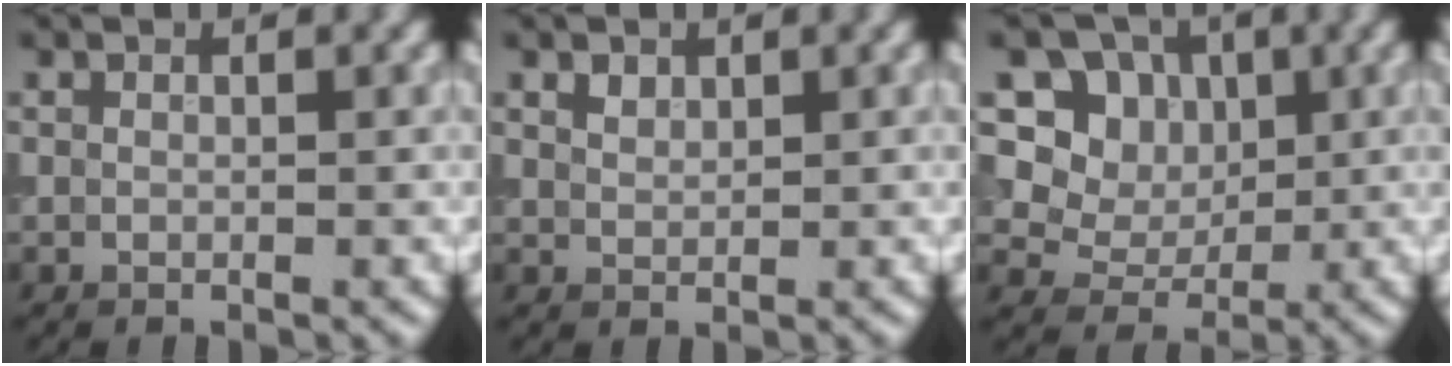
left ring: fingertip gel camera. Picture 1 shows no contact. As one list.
[{"total": 0.9, "force": [0.8, 0.4, 0.1], "torque": [-0.003, 0.003, 0.017]}, {"total": 8.9, "force": [3.5, 7.4, 3.5], "torque": [-0.074, 0.006, 0.054]}]